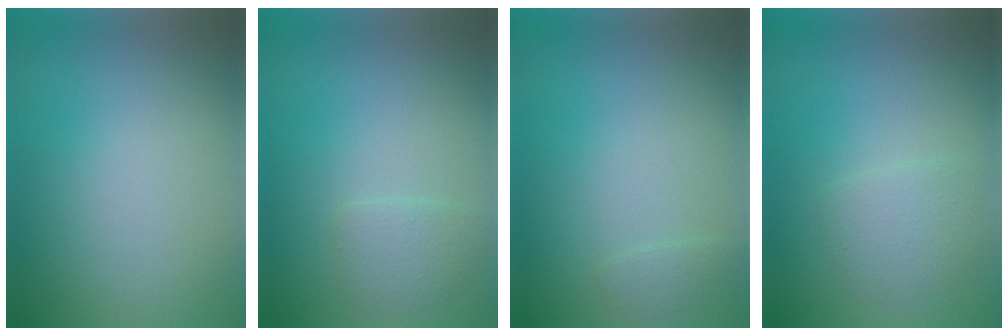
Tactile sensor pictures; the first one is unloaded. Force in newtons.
{"total": 1.7, "press": 1.7, "slide": 0.1}
{"total": 0.9, "press": 0.9, "slide": 0.0}
{"total": 2.2, "press": 2.2, "slide": 0.1}